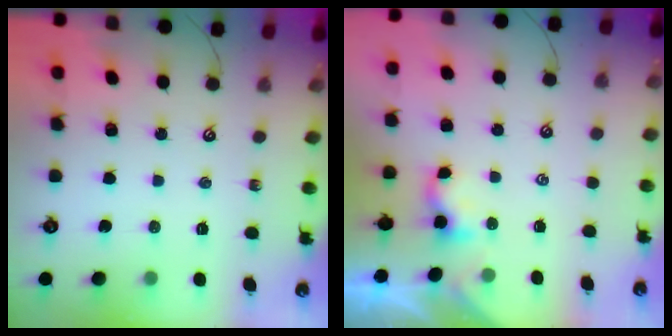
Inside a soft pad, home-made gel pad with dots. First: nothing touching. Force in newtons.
{"total": 2.4, "press": 2.4, "slide": 0.1}